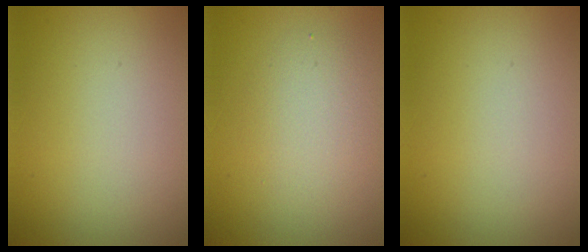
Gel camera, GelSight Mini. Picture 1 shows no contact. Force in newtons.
{"total": 2.6, "press": 2.6, "slide": 0.1}
{"total": 0.0}